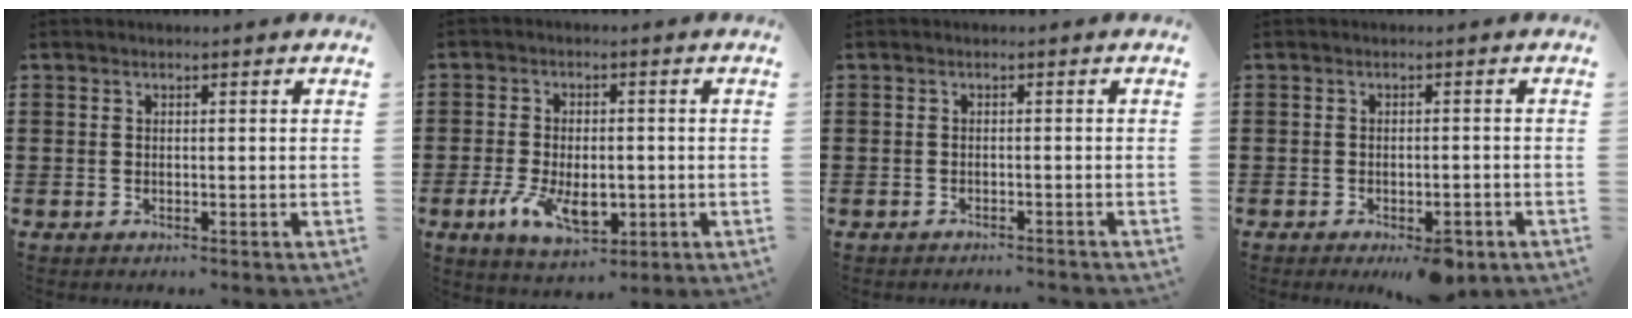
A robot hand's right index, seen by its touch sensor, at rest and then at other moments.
{"total": 7.3, "force": [-2.1, 4.1, 5.8], "torque": [-0.115, -0.002, -0.039]}
{"total": 0.9, "force": [-0.9, 0.1, 0.1], "torque": [-0.006, 0.000, -0.018]}
{"total": 2.8, "force": [-2.0, 0.7, 1.8], "torque": [-0.030, 0.004, -0.037]}